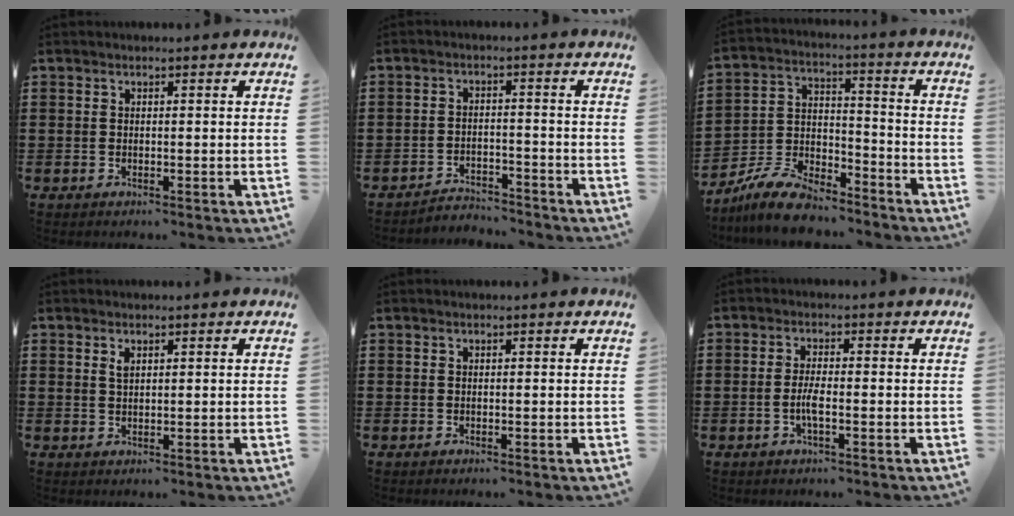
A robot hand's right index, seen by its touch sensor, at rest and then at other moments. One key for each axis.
{"total": 3.3, "fx": -3.3, "fy": 0.4, "fz": 0.0, "tx": -0.008, "ty": 0.001, "tz": -0.070}
{"total": 8.4, "fx": -7.6, "fy": 2.1, "fz": 2.9, "tx": -0.074, "ty": 0.015, "tz": -0.148}
{"total": 1.3, "fx": 0.7, "fy": 0.6, "fz": 0.9, "tx": -0.020, "ty": 0.004, "tz": 0.012}
{"total": 0.0}
{"total": 3.0, "fx": -0.9, "fy": 0.6, "fz": 2.8, "tx": -0.066, "ty": -0.004, "tz": -0.021}